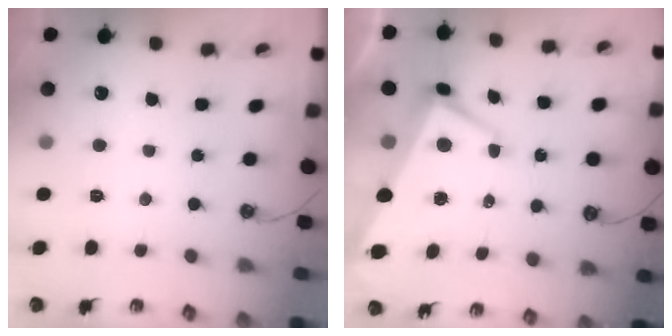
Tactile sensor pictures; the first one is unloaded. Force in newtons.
{"total": 1.8, "press": 1.2, "slide": 1.3}